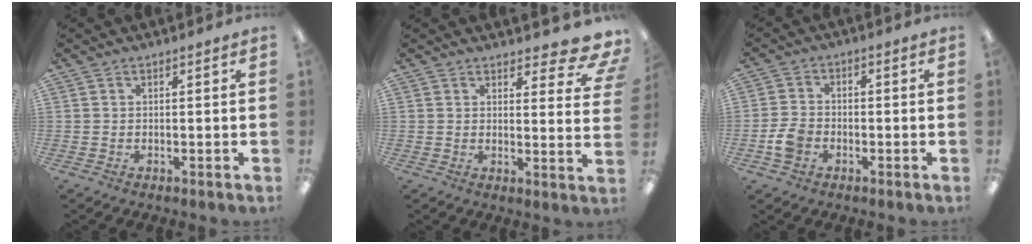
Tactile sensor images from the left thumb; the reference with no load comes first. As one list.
[{"total": 7.2, "force": [5.2, 2.6, 4.3], "torque": [-0.044, -0.035, 0.088]}, {"total": 5.4, "force": [-2.0, 4.1, 2.9], "torque": [-0.059, 0.011, -0.037]}]